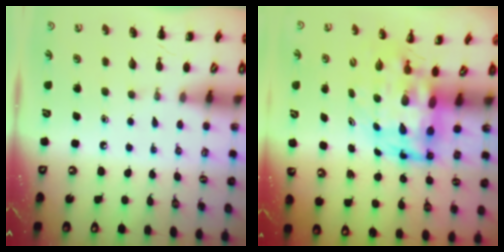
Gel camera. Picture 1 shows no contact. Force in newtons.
{"total": 7.3, "press": 7.0, "slide": 2.2}